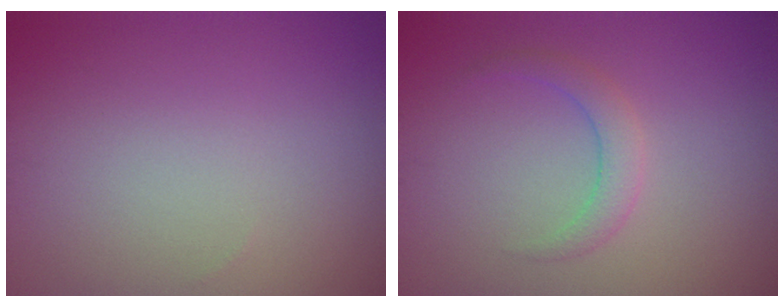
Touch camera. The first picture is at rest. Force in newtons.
{"total": 2.0, "press": 2.0, "slide": 0.1}